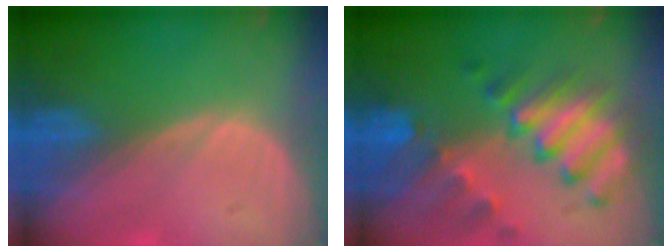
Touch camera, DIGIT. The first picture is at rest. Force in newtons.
{"total": 10.3, "press": 9.0, "slide": 5.1}